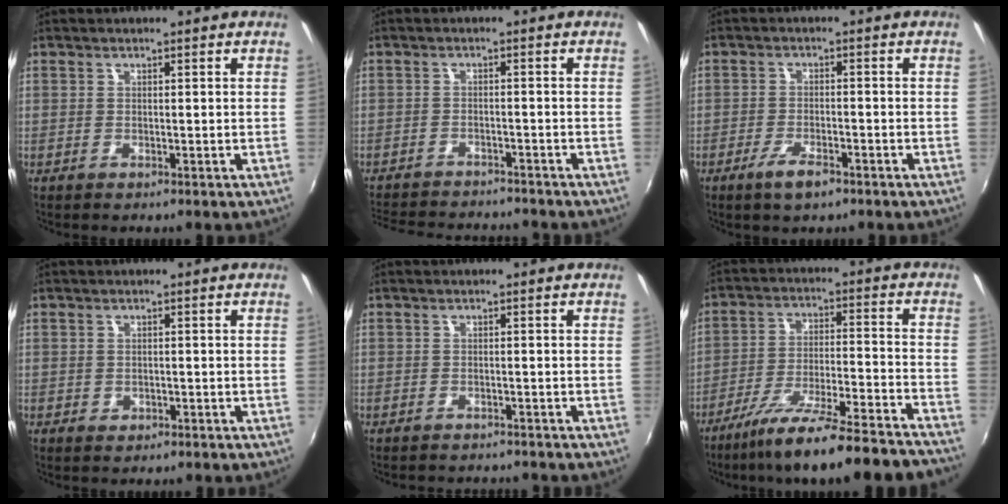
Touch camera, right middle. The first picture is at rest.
{"total": 12.6, "force": [-11.4, 2.9, 4.5], "torque": [-0.109, -0.010, -0.170]}
{"total": 4.7, "force": [-3.1, 1.4, 3.2], "torque": [-0.076, -0.007, -0.056]}
{"total": 1.3, "force": [-0.6, 1.1, 0.4], "torque": [-0.007, -0.002, -0.007]}
{"total": 4.0, "force": [-3.7, 0.9, 1.2], "torque": [-0.032, -0.011, -0.052]}
{"total": 22.5, "force": [-19.8, 0.3, 10.6], "torque": [-0.183, -0.054, -0.292]}